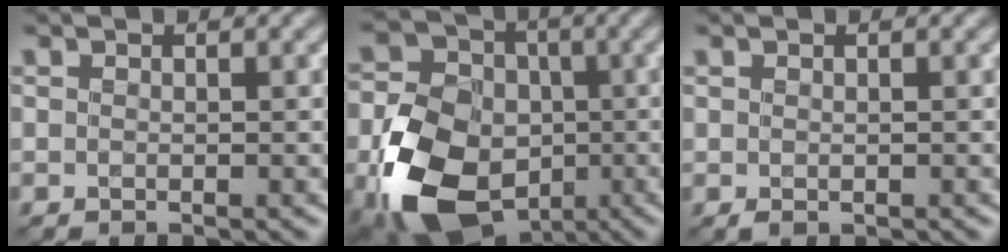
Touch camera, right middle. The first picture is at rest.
{"total": 13.3, "force": [-5.0, 9.6, 7.7], "torque": [-0.164, -0.027, -0.098]}
{"total": 0.6, "force": [-0.2, 0.4, 0.3], "torque": [-0.008, -0.002, -0.004]}